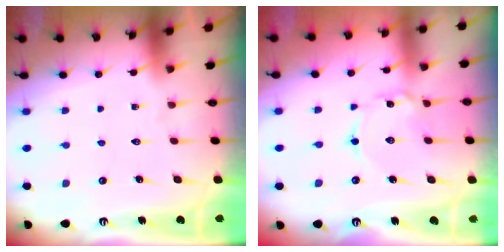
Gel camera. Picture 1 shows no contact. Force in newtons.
{"total": 2.4, "press": 2.4, "slide": 0.1}